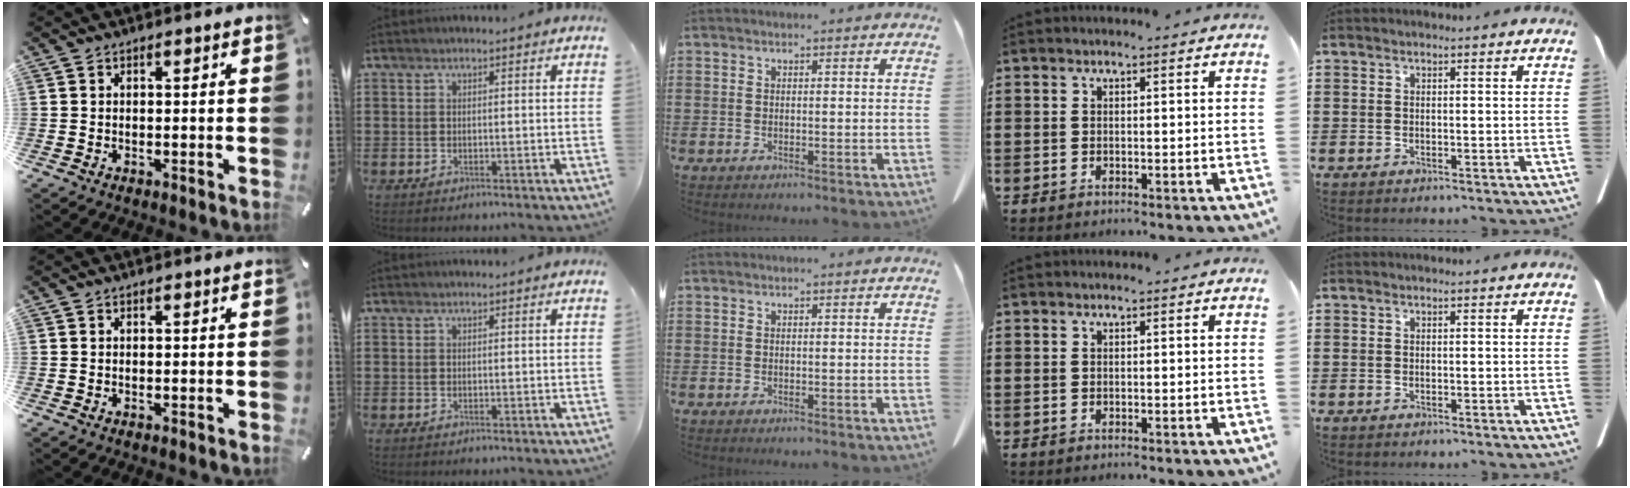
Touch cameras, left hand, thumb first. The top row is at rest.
{}